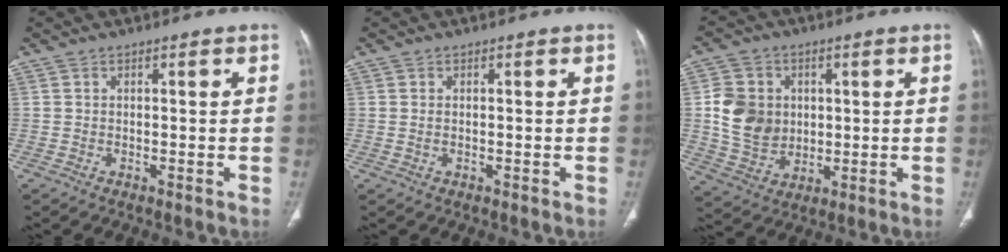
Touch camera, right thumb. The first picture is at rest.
{"total": 0.7, "force": [-0.1, 0.4, 0.6], "torque": [-0.017, 0.000, 0.002]}
{"total": 11.1, "force": [1.2, 9.5, 5.7], "torque": [-0.079, -0.004, 0.032]}